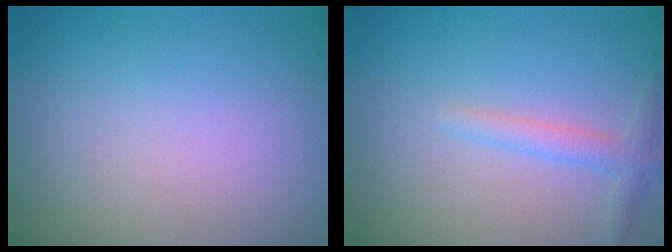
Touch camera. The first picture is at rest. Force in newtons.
{"total": 1.7, "press": 1.7, "slide": 0.1}